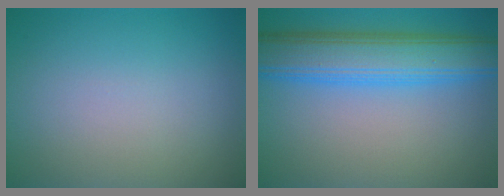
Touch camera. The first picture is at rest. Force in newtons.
{"total": 9.2, "press": 9.2, "slide": 0.3}